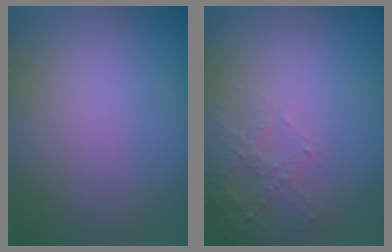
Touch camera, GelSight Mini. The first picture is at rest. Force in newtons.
{"total": 2.2, "press": 2.1, "slide": 0.6}